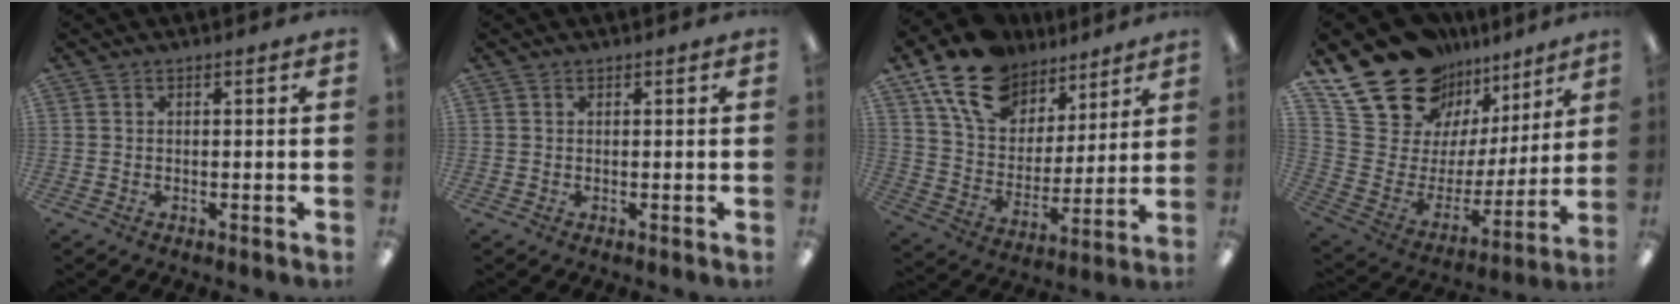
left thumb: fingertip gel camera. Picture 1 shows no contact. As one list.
[{"total": 0.0}, {"total": 17.5, "force": [12.1, 10.5, 7.1], "torque": [-0.140, -0.061, 0.226]}, {"total": 21.9, "force": [16.7, 11.8, 7.9], "torque": [-0.143, -0.118, 0.314]}]